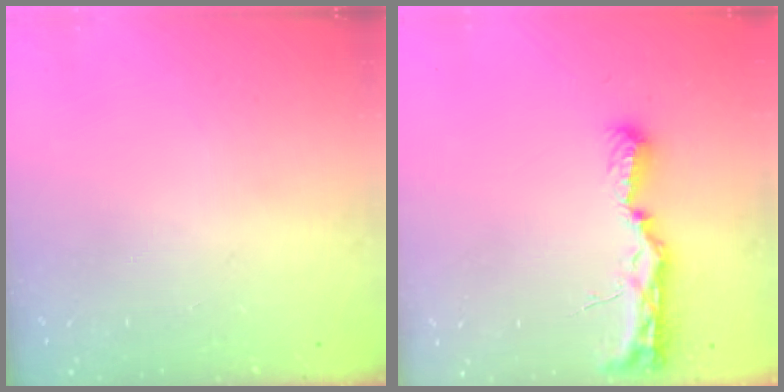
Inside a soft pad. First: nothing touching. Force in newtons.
{"total": 8.3, "press": 8.2, "slide": 0.8}